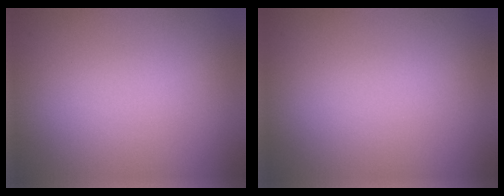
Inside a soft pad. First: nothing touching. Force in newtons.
{"total": 0.0}